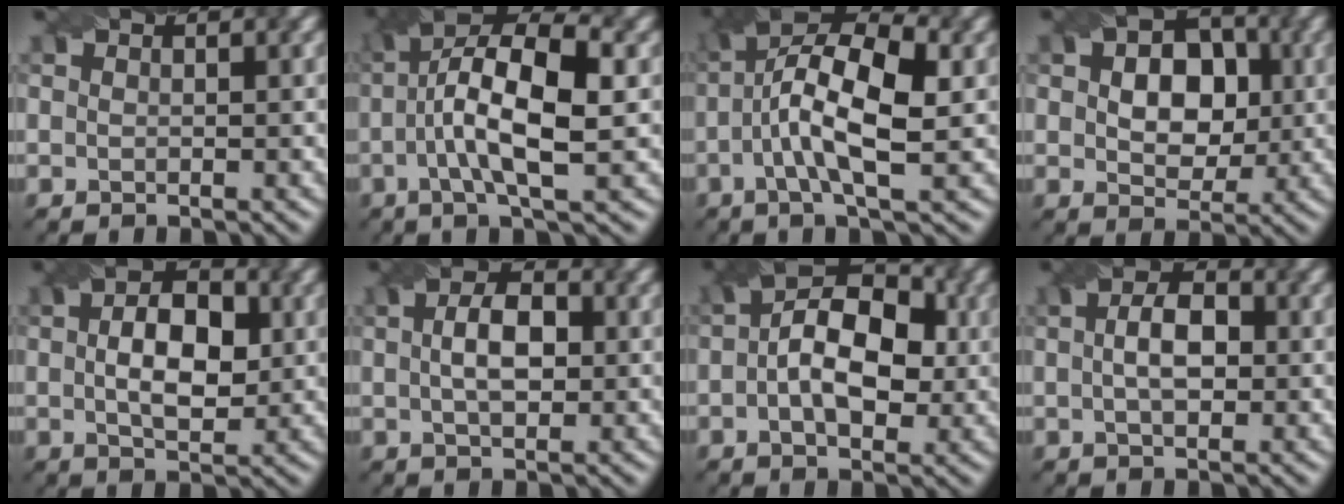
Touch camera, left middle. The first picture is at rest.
{"total": 8.5, "force": [-0.3, 2.8, 8.1], "torque": [-0.134, 0.017, 0.006]}
{"total": 8.6, "force": [-0.5, 3.2, 8.0], "torque": [-0.147, 0.014, 0.002]}
{"total": 6.4, "force": [0.2, 4.9, 4.1], "torque": [-0.054, 0.007, 0.013]}
{"total": 5.2, "force": [0.0, 3.2, 4.2], "torque": [-0.055, 0.012, 0.011]}
{"total": 3.3, "force": [-0.3, 2.0, 2.6], "torque": [-0.041, 0.007, 0.008]}
{"total": 7.7, "force": [-0.2, 4.7, 6.1], "torque": [-0.077, 0.019, 0.001]}
{"total": 3.0, "force": [-0.4, 1.9, 2.4], "torque": [-0.032, 0.008, 0.002]}